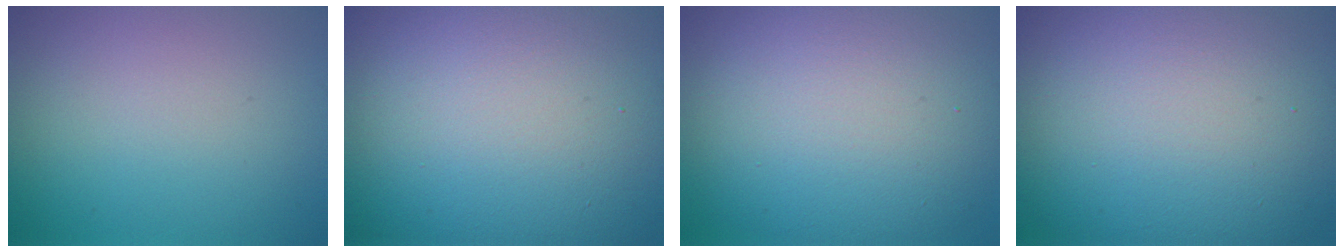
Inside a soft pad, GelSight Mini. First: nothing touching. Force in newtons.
{"total": 24.6, "press": 24.6, "slide": 1.1}
{"total": 14.6, "press": 14.6, "slide": 0.8}
{"total": 19.1, "press": 19.1, "slide": 1.1}